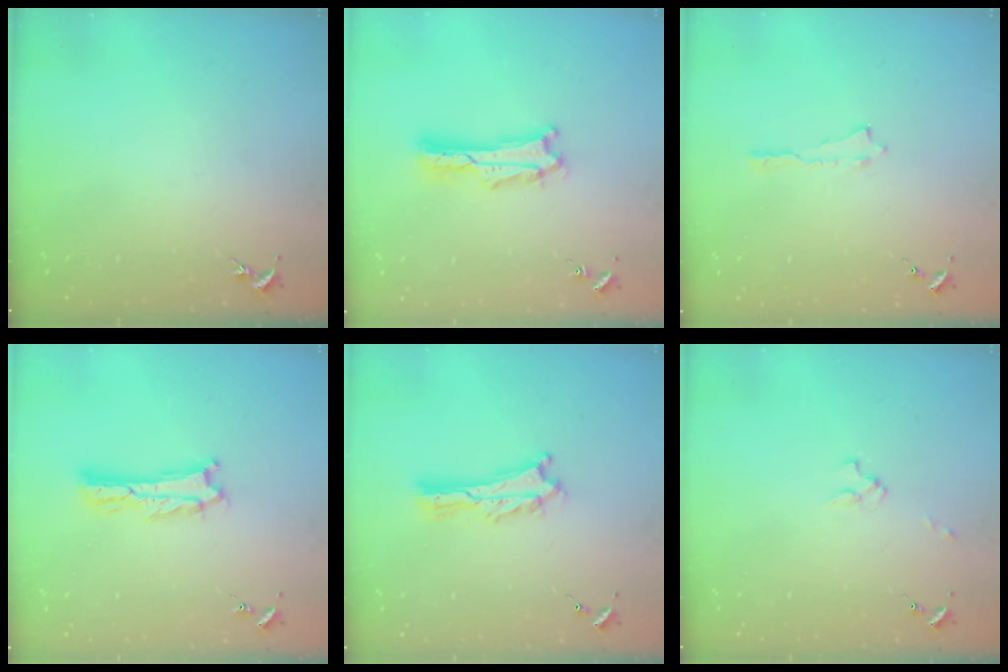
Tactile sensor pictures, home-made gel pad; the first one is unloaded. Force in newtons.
{"total": 3.0, "press": 2.9, "slide": 0.3}
{"total": 0.0}
{"total": 3.0, "press": 2.9, "slide": 0.4}
{"total": 2.6, "press": 2.6, "slide": 0.3}
{"total": 1.1, "press": 1.1, "slide": 0.2}